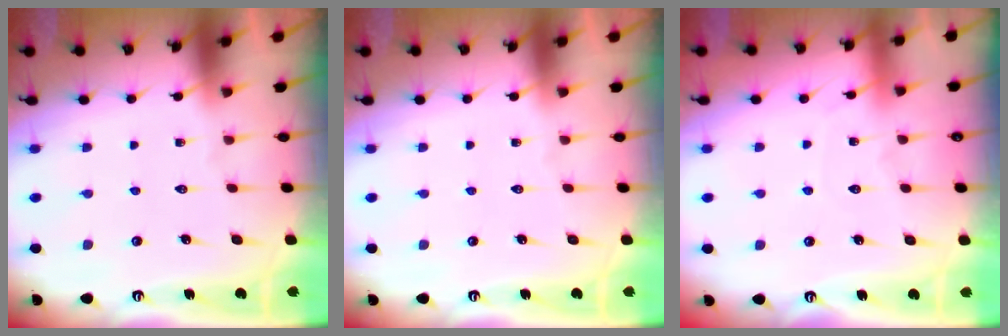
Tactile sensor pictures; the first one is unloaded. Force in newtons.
{"total": 0.0}
{"total": 3.1, "press": 3.1, "slide": 0.4}